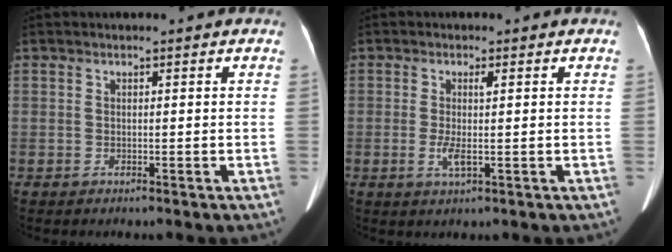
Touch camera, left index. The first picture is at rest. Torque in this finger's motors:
{"motor_torque": [0.05, -0.03, 0.05, 0.06]}